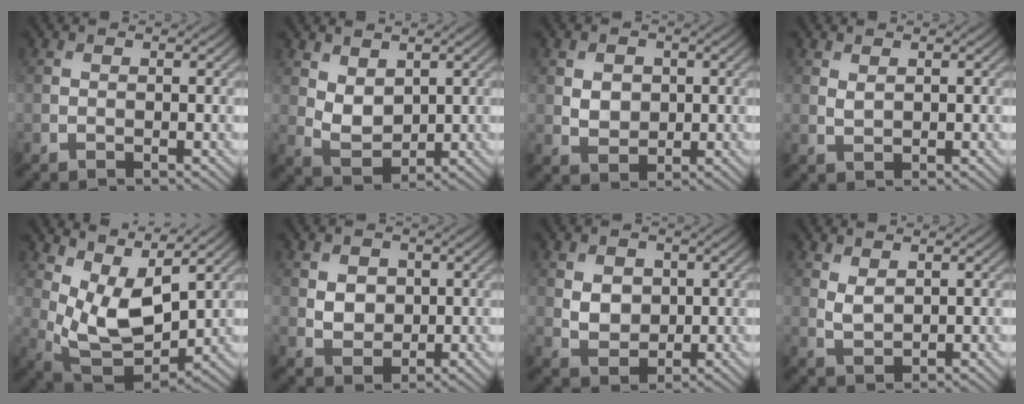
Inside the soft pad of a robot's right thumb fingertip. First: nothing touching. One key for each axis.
{"total": 4.3, "fx": 1.8, "fy": 2.8, "fz": 2.8, "tx": -0.069, "ty": -0.011, "tz": 0.040}
{"total": 3.2, "fx": 0.5, "fy": 2.6, "fz": 1.8, "tx": -0.044, "ty": -0.003, "tz": 0.005}
{"total": 1.1, "fx": 0.7, "fy": 0.5, "fz": 0.6, "tx": -0.021, "ty": -0.003, "tz": 0.018}
{"total": 9.0, "fx": 4.2, "fy": 4.0, "fz": 6.8, "tx": -0.158, "ty": -0.006, "tz": 0.084}
{"total": 3.6, "fx": 0.6, "fy": 3.0, "fz": 2.0, "tx": -0.049, "ty": -0.003, "tz": 0.006}
{"total": 4.0, "fx": 0.7, "fy": 3.2, "fz": 2.3, "tx": -0.057, "ty": -0.003, "tz": 0.010}
{"total": 2.2, "fx": 1.2, "fy": 1.2, "fz": 1.4, "tx": -0.039, "ty": -0.006, "tz": 0.029}